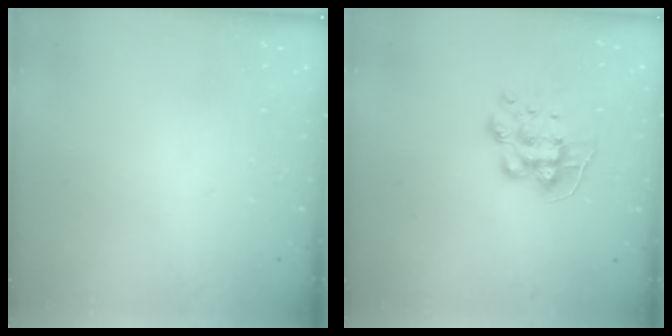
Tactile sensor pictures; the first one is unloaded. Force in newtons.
{"total": 9.8, "press": 9.8, "slide": 0.1}